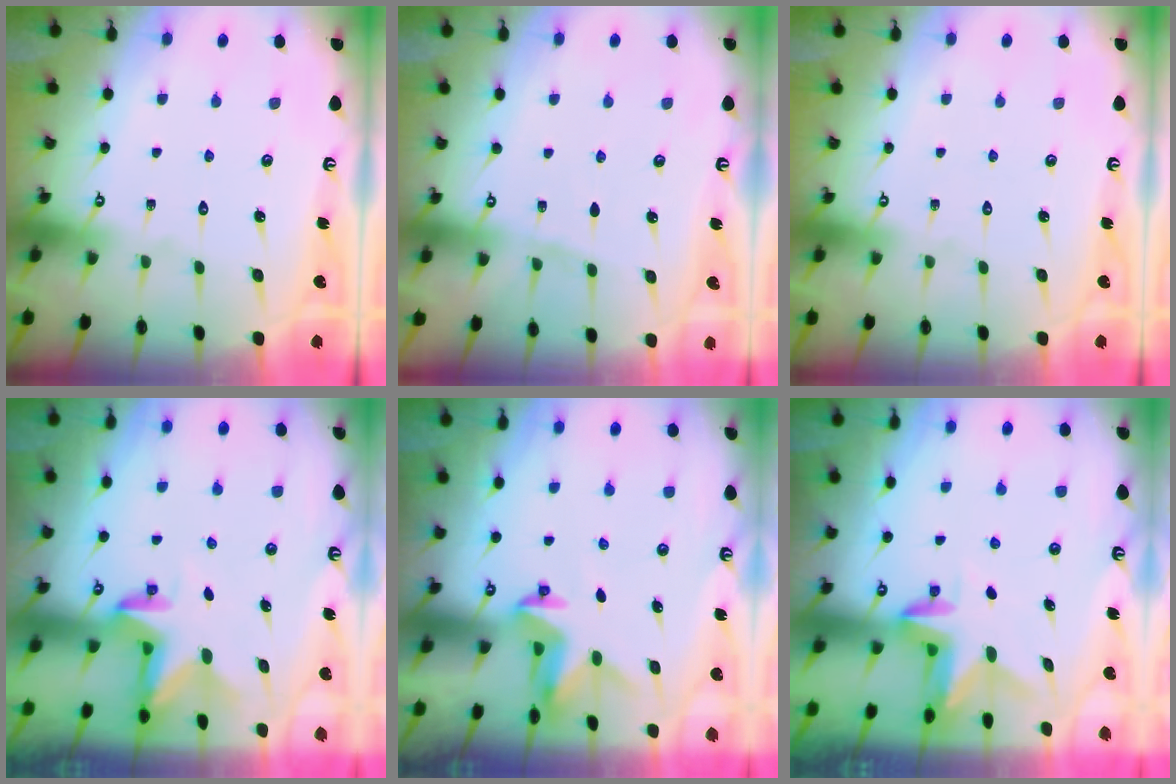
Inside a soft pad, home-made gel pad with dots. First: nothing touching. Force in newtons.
{"total": 3.9, "press": 3.8, "slide": 0.6}
{"total": 0.0}
{"total": 2.8, "press": 2.8, "slide": 0.2}
{"total": 2.9, "press": 2.9, "slide": 0.1}
{"total": 3.0, "press": 3.0, "slide": 0.3}